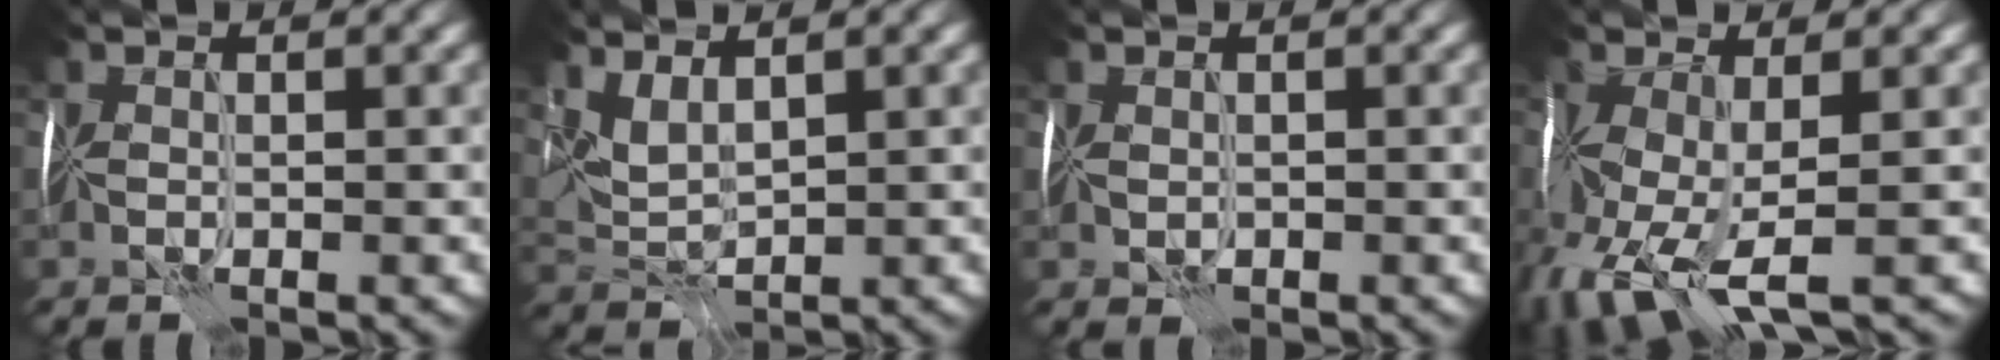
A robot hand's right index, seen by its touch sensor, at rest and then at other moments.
{"total": 1.8, "force": [1.6, 0.6, 0.6], "torque": [-0.033, 0.006, 0.037]}
{"total": 1.1, "force": [-0.1, 1.0, 0.4], "torque": [-0.016, 0.002, 0.002]}
{"total": 6.0, "force": [-2.4, 2.7, 4.8], "torque": [-0.132, -0.020, -0.043]}